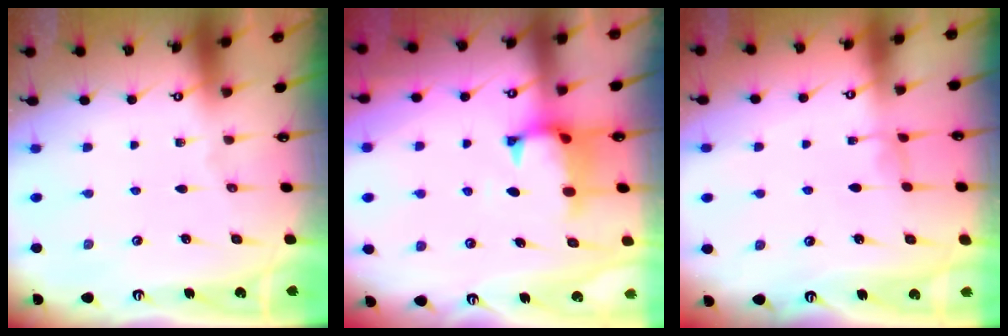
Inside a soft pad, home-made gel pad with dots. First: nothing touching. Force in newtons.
{"total": 1.2, "press": 0.6, "slide": 1.0}
{"total": 0.7, "press": 0.4, "slide": 0.6}